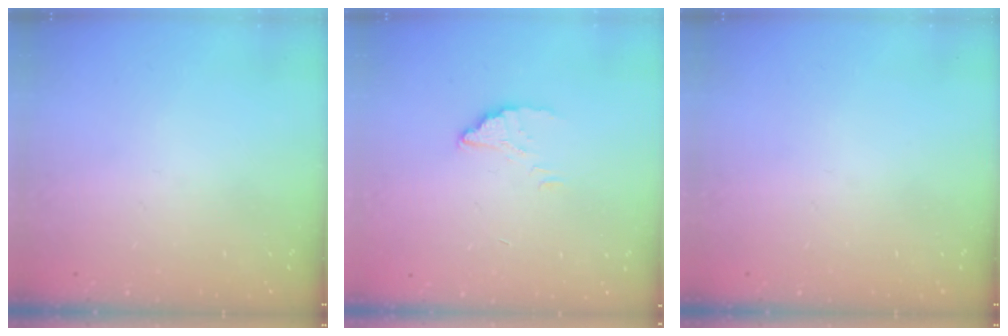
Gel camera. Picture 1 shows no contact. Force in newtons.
{"total": 2.1, "press": 2.1, "slide": 0.2}
{"total": 0.0}